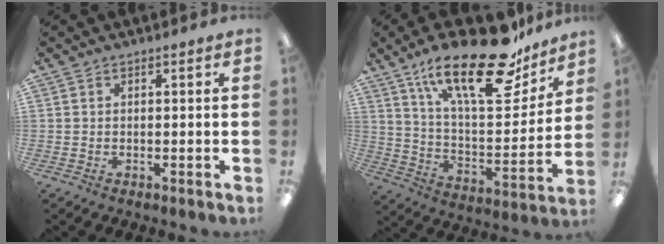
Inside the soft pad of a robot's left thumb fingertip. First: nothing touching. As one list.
[{"total": 26.1, "force": [17.5, 9.3, 16.9], "torque": [-0.256, -0.100, 0.292]}]